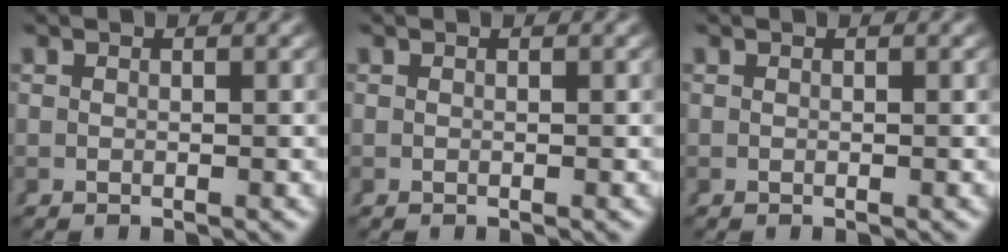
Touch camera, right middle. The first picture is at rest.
{"total": 0.0}
{"total": 0.0}